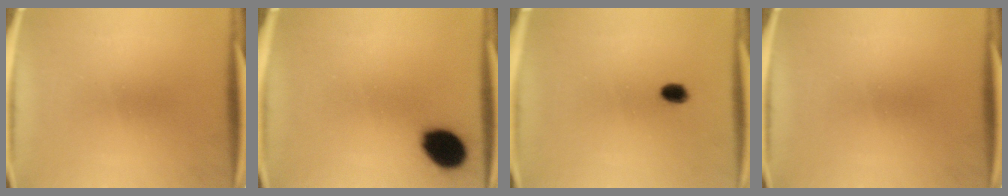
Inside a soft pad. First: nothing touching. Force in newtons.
{"total": 10.3}
{"total": 2.4}
{"total": 0.0}